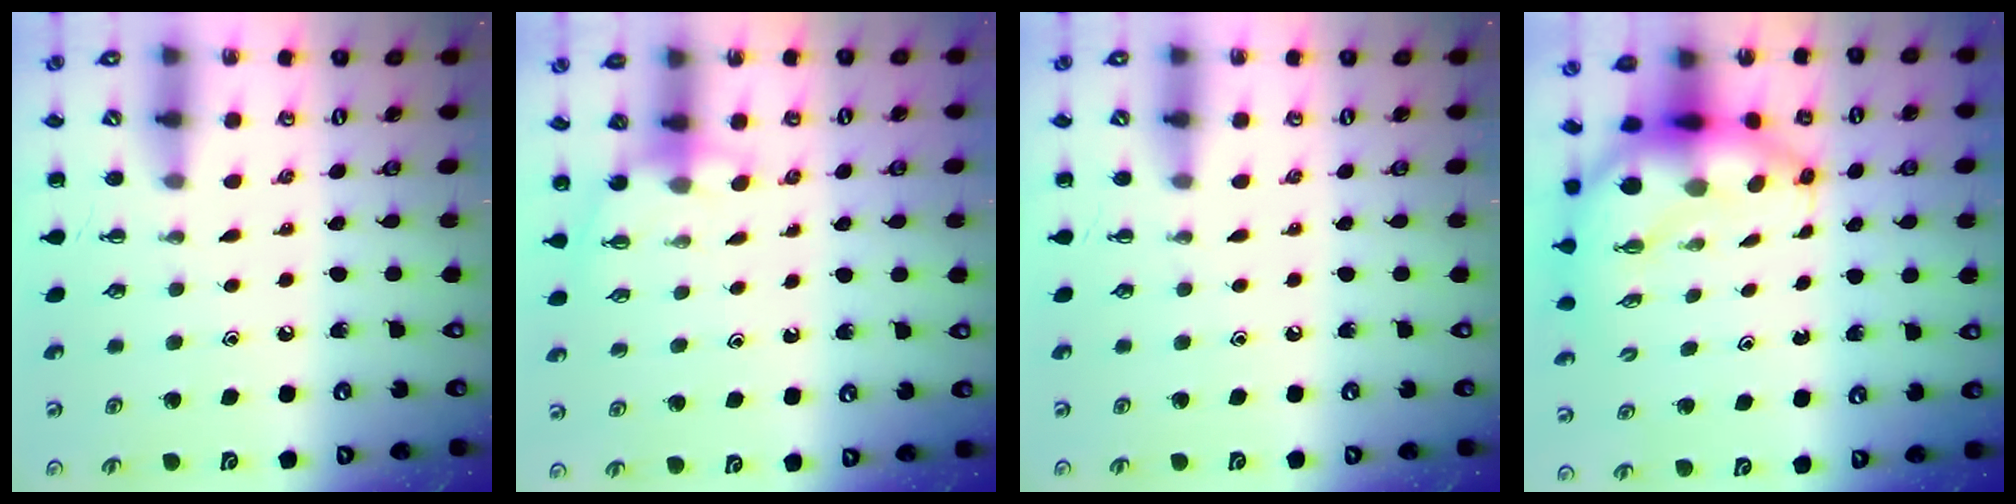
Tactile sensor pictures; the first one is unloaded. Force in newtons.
{"total": 3.6, "press": 3.6, "slide": 0.3}
{"total": 0.0}
{"total": 7.4, "press": 7.2, "slide": 1.9}